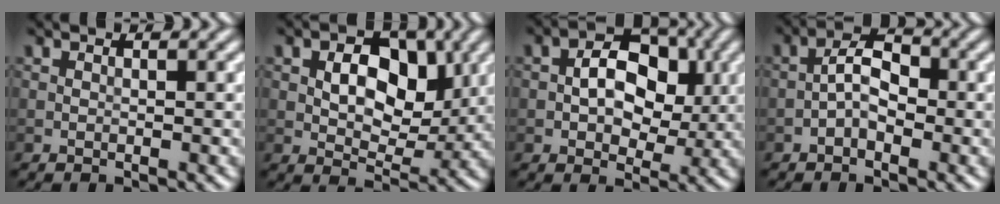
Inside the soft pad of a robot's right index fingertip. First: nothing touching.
{"total": 6.5, "force": [1.2, 4.2, 4.8], "torque": [-0.066, -0.002, 0.015]}
{"total": 7.5, "force": [0.6, 4.9, 5.7], "torque": [-0.073, 0.007, 0.003]}
{"total": 3.1, "force": [-1.0, 1.5, 2.5], "torque": [-0.037, 0.013, -0.027]}